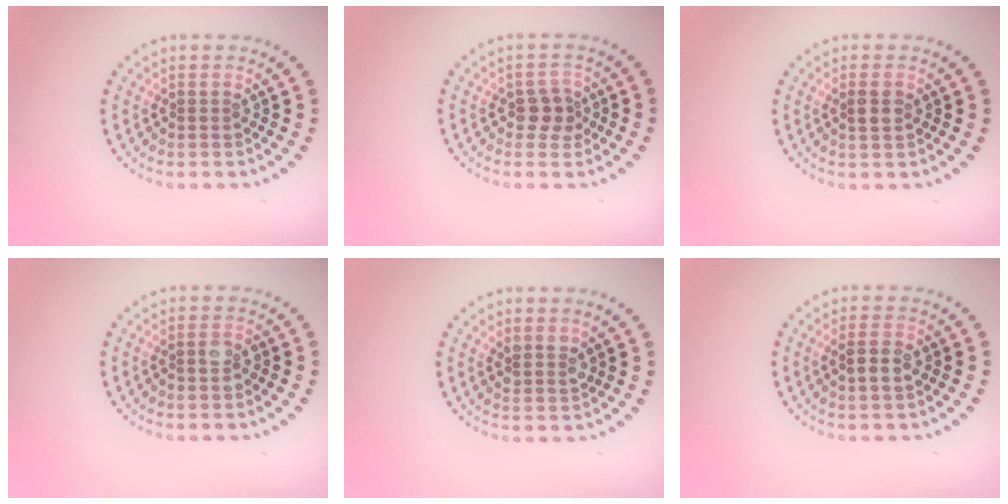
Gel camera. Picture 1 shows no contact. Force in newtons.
{"total": 1.9, "press": 1.8, "slide": 0.5}
{"total": 1.6, "press": 1.6, "slide": 0.3}
{"total": 1.5, "press": 1.4, "slide": 0.7}
{"total": 1.7, "press": 1.5, "slide": 0.7}
{"total": 2.1, "press": 2.0, "slide": 0.5}